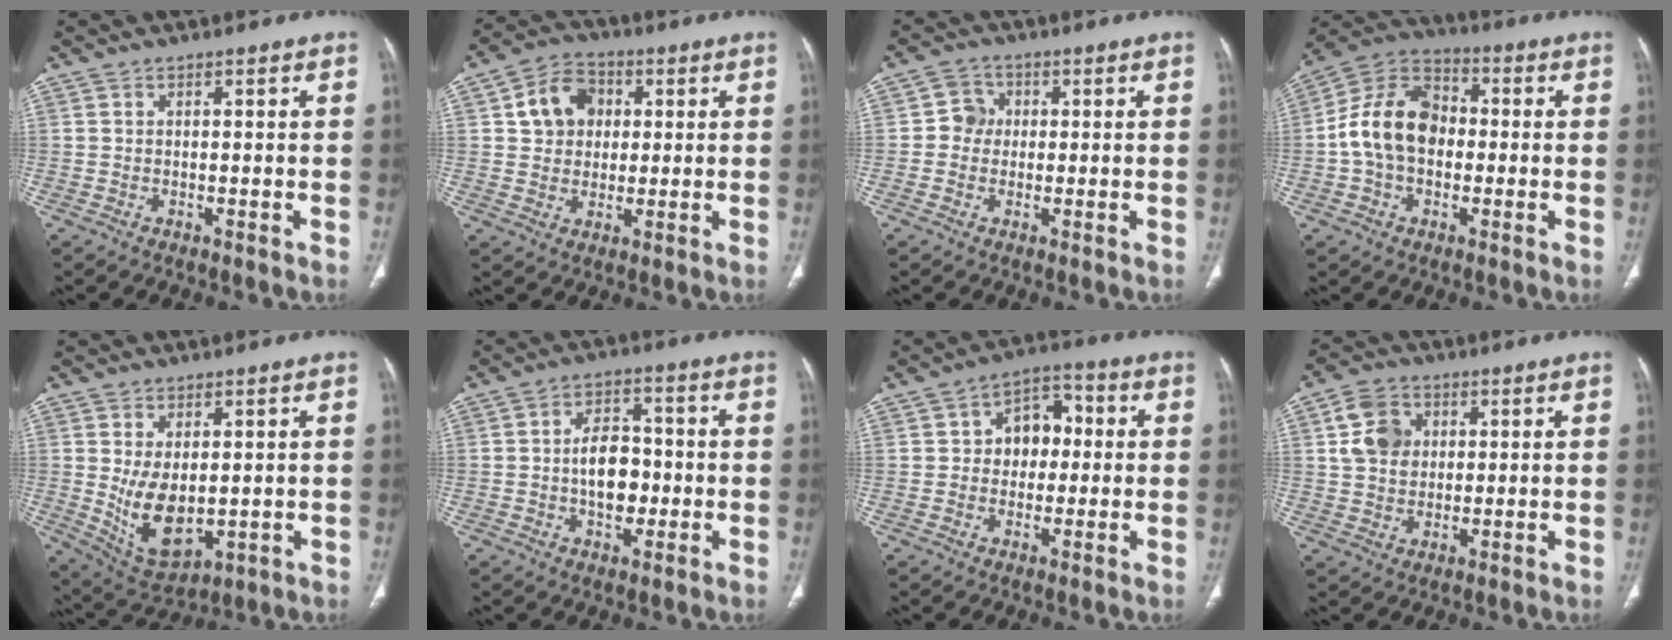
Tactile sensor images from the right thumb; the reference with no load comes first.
{"total": 9.4, "force": [2.1, 7.8, 4.8], "torque": [-0.050, 0.005, 0.029]}
{"total": 4.0, "force": [0.1, 3.8, 1.3], "torque": [0.003, 0.010, -0.006]}
{"total": 14.1, "force": [-0.6, 10.2, 9.7], "torque": [-0.163, 0.036, -0.021]}
{"total": 10.5, "force": [0.0, 6.0, 8.6], "torque": [-0.136, -0.016, 0.026]}
{"total": 8.8, "force": [-1.2, 5.8, 6.5], "torque": [-0.080, 0.019, -0.023]}
{"total": 9.0, "force": [0.8, 6.7, 5.9], "torque": [-0.048, 0.024, 0.005]}
{"total": 8.3, "force": [2.0, 6.7, 4.5], "torque": [-0.061, -0.001, 0.034]}